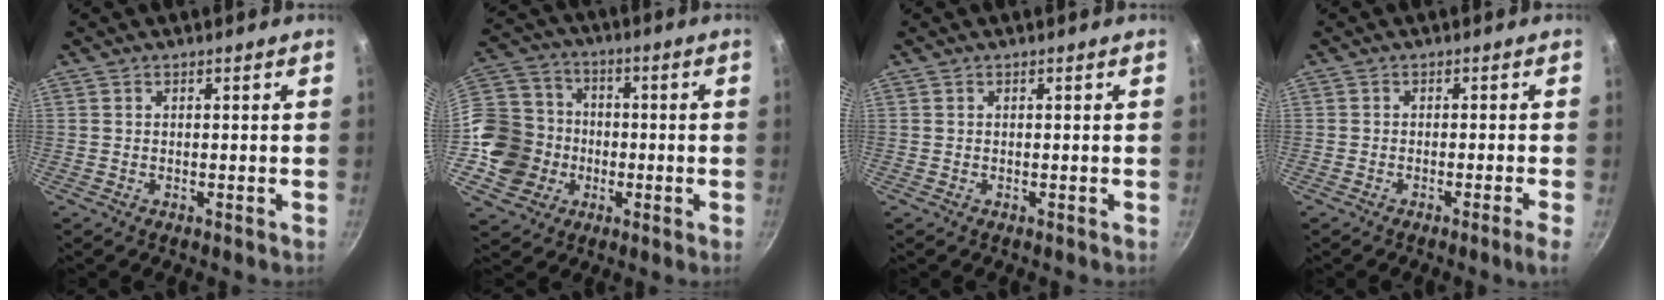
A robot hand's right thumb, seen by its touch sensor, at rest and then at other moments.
{"total": 16.5, "force": [-3.6, 14.8, 6.3], "torque": [-0.108, 0.039, -0.064]}
{"total": 0.0}
{"total": 2.7, "force": [-1.4, -0.4, 2.2], "torque": [-0.046, 0.009, -0.024]}